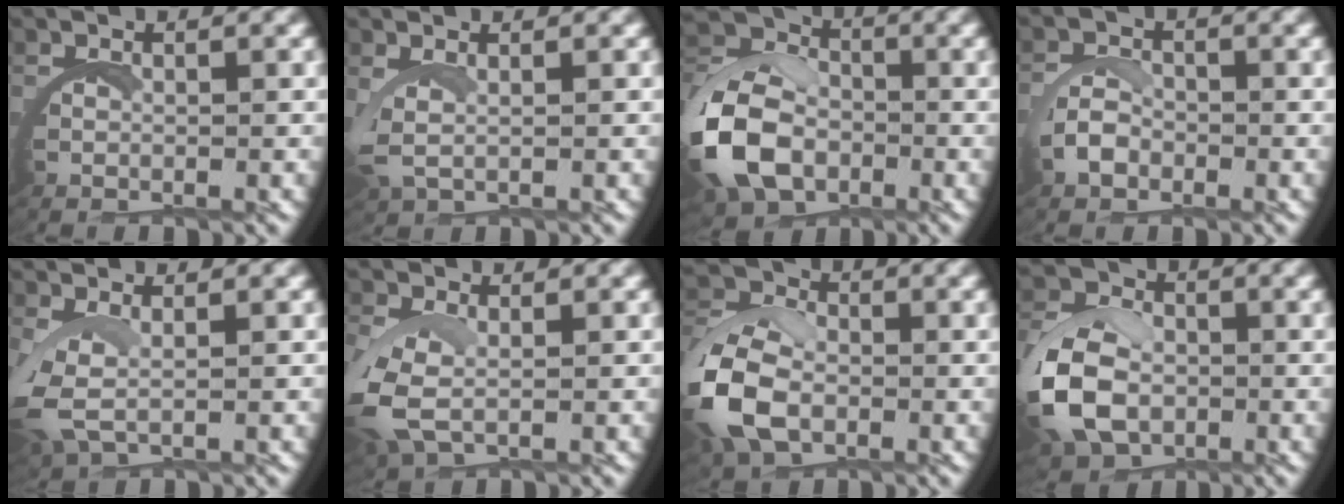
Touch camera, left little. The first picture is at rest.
{"total": 1.9, "force": [1.1, 0.6, 1.5], "torque": [-0.051, -0.011, 0.028]}
{"total": 7.0, "force": [-0.6, 5.5, 4.3], "torque": [-0.098, -0.012, -0.011]}
{"total": 0.9, "force": [-0.1, 0.8, 0.5], "torque": [-0.016, -0.003, -0.008]}
{"total": 2.5, "force": [0.7, 1.3, 2.0], "torque": [-0.074, -0.023, 0.026]}
{"total": 2.9, "force": [0.5, 1.6, 2.3], "torque": [-0.082, -0.021, 0.022]}
{"total": 5.1, "force": [-0.7, 3.7, 3.5], "torque": [-0.096, -0.009, -0.011]}
{"total": 5.7, "force": [-0.4, 4.2, 3.8], "torque": [-0.096, -0.009, -0.006]}